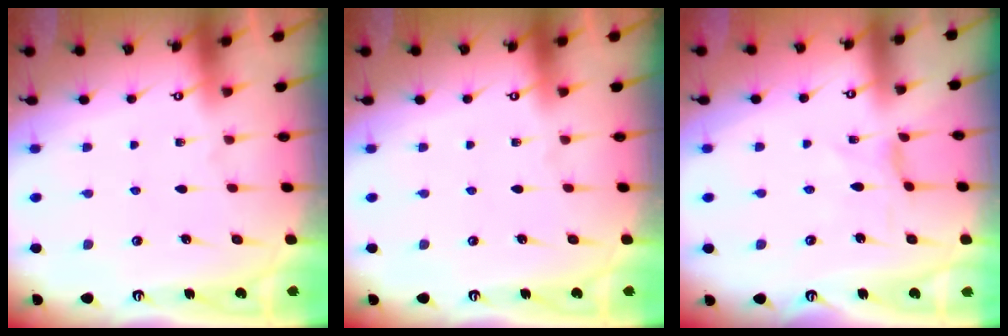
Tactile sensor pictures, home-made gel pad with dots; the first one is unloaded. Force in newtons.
{"total": 0.0}
{"total": 0.0}